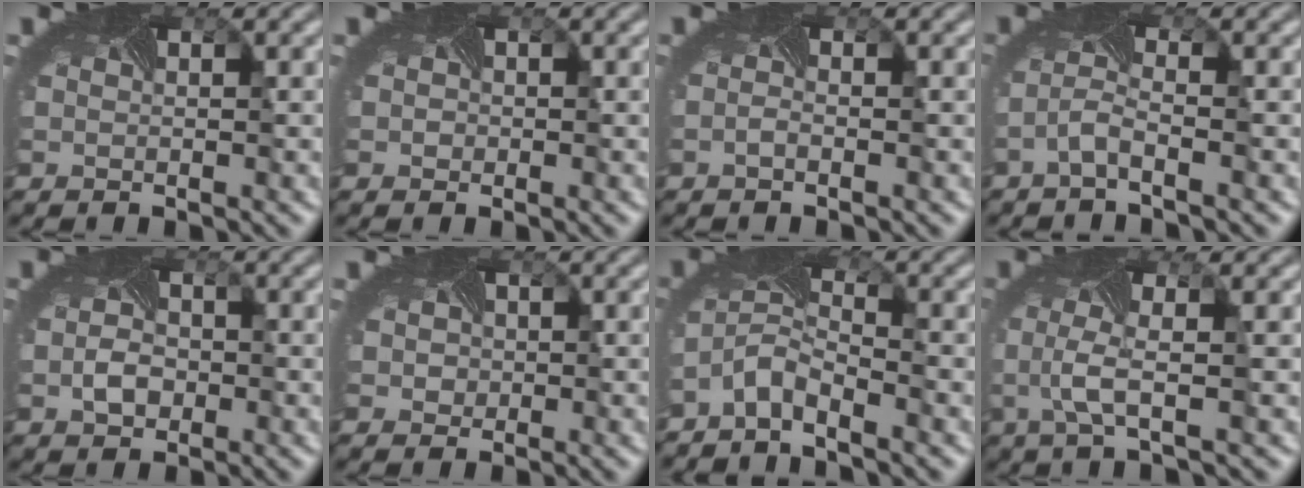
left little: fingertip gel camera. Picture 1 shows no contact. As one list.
[{"total": 1.0, "force": [0.1, 0.9, 0.2], "torque": [0.004, -0.002, -0.001]}, {"total": 0.6, "force": [-0.6, -0.2, 0.1], "torque": [-0.010, -0.002, -0.011]}, {"total": 1.7, "force": [-1.1, -0.2, 1.2], "torque": [-0.035, 0.001, -0.030]}, {"total": 2.0, "force": [-0.6, 1.5, 1.1], "torque": [-0.029, -0.005, -0.014]}, {"total": 2.7, "force": [0.3, 2.4, 1.2], "torque": [-0.009, 0.009, -0.004]}, {"total": 2.7, "force": [-2.4, 0.5, 1.2], "torque": [-0.038, -0.008, -0.057]}, {"total": 2.2, "force": [-0.3, 0.1, 2.2], "torque": [-0.061, -0.006, -0.006]}]